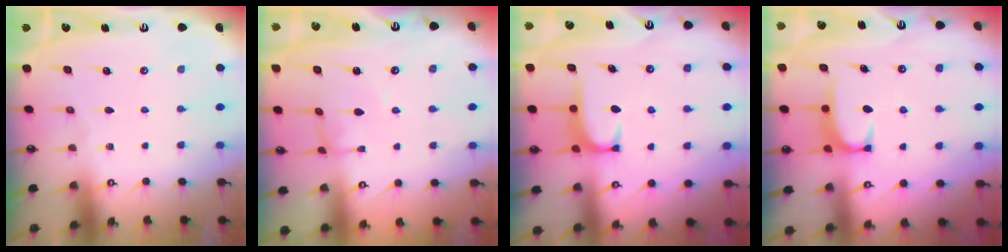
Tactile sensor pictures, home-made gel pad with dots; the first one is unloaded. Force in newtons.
{"total": 1.3, "press": 1.2, "slide": 0.3}
{"total": 1.9, "press": 1.8, "slide": 0.5}
{"total": 1.9, "press": 1.8, "slide": 0.5}